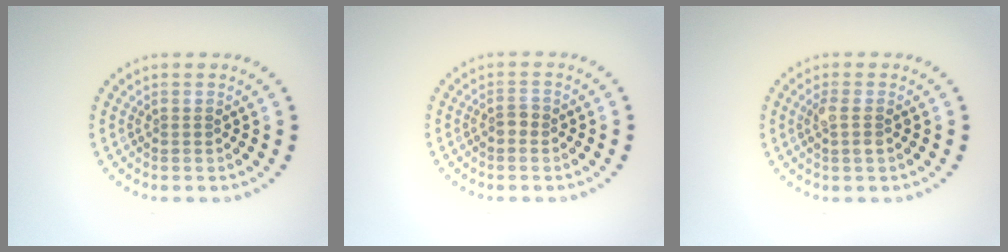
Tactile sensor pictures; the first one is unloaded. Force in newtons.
{"total": 1.1, "press": 1.0, "slide": 0.2}
{"total": 1.7, "press": 1.6, "slide": 0.5}